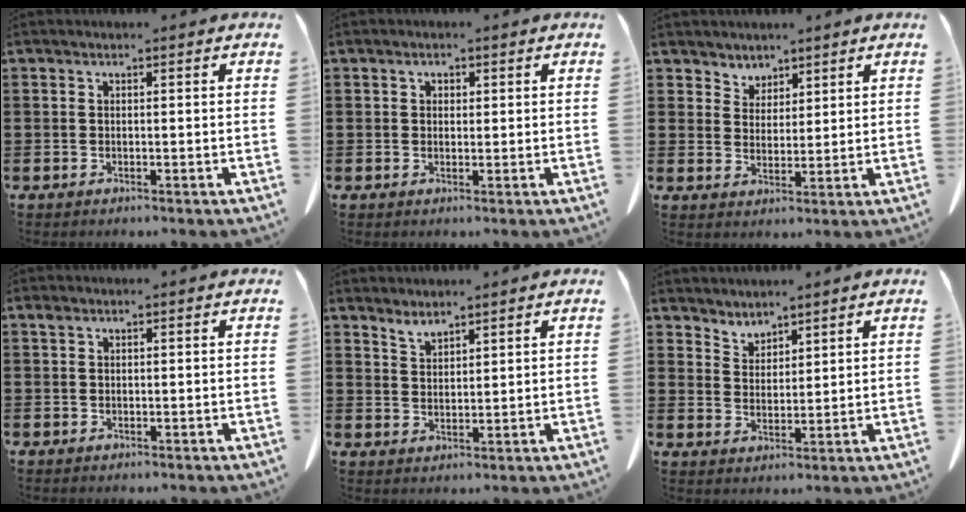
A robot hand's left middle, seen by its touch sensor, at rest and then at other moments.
{"total": 0.9, "force": [0.5, 0.7, 0.4], "torque": [-0.011, 0.003, 0.010]}
{"total": 3.4, "force": [3.0, 1.7, -0.2], "torque": [-0.012, -0.001, 0.057]}
{"total": 0.6, "force": [0.3, 0.5, 0.3], "torque": [-0.008, 0.003, 0.007]}
{"total": 2.3, "force": [2.2, 0.2, 0.3], "torque": [-0.011, -0.004, 0.043]}
{"total": 3.2, "force": [3.1, 0.7, -0.4], "torque": [-0.003, -0.011, 0.061]}